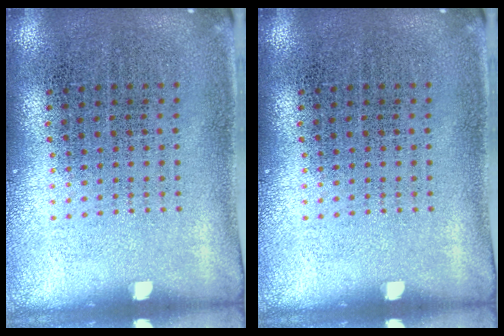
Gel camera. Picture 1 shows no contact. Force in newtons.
{"total": 0.0}